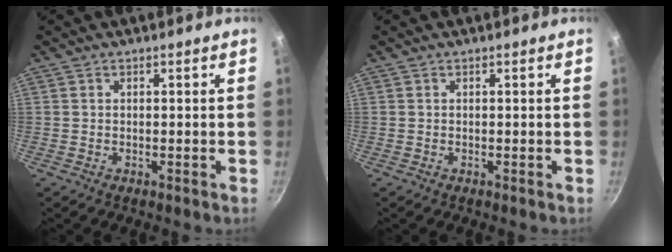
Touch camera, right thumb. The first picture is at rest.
{"total": 0.0}